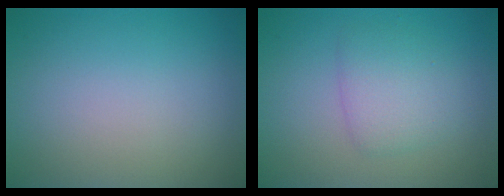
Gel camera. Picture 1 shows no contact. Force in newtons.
{"total": 2.9, "press": 2.9, "slide": 0.1}